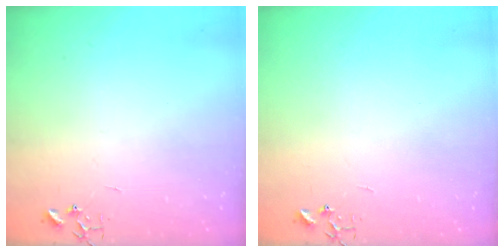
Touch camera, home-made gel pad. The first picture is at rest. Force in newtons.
{"total": 0.0}